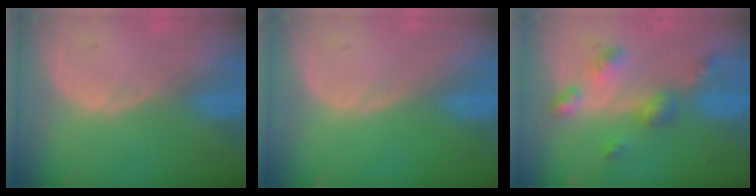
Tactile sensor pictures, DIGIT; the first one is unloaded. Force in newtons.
{"total": 0.0}
{"total": 6.3, "press": 5.5, "slide": 3.1}